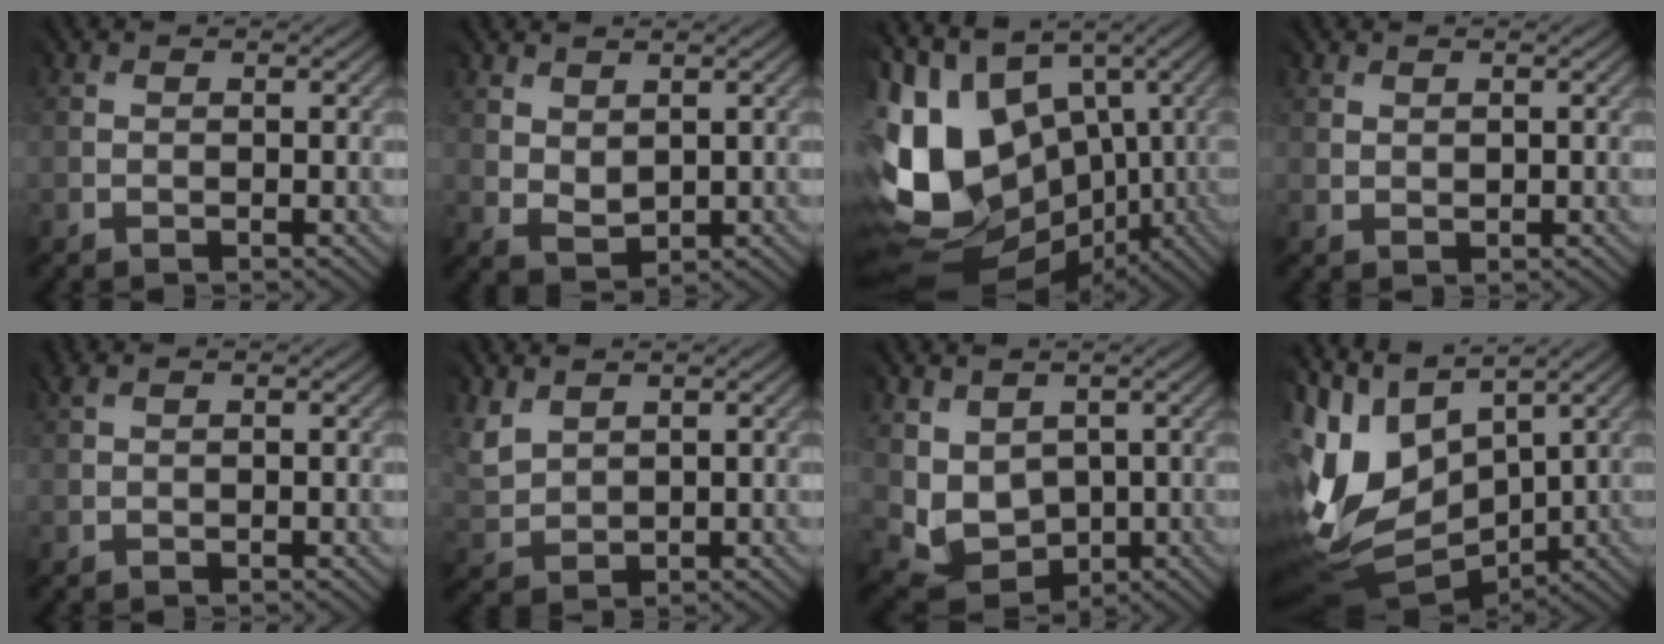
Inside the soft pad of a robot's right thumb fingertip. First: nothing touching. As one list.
[{"total": 2.3, "force": [1.8, 1.4, 0.4], "torque": [-0.030, -0.002, 0.037]}, {"total": 16.6, "force": [-1.3, 12.4, 10.9], "torque": [-0.251, -0.014, -0.009]}, {"total": 1.2, "force": [1.1, 0.4, -0.4], "torque": [0.000, 0.000, 0.023]}, {"total": 2.0, "force": [0.8, 0.8, 1.6], "torque": [-0.039, 0.006, 0.013]}, {"total": 3.8, "force": [3.1, 2.0, 0.7], "torque": [-0.052, 0.004, 0.068]}, {"total": 4.4, "force": [0.9, 4.0, 1.8], "torque": [-0.084, -0.016, 0.023]}, {"total": 11.2, "force": [1.6, 7.4, 8.2], "torque": [-0.238, -0.008, 0.039]}]